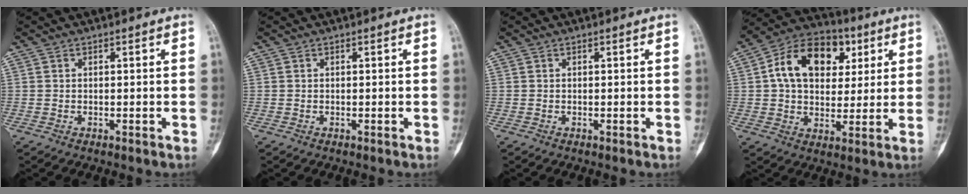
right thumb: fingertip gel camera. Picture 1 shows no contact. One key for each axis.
{"total": 0.0}
{"total": 0.0}
{"total": 16.8, "fx": 4.8, "fy": 11.6, "fz": 11.1, "tx": -0.153, "ty": 0.009, "tz": 0.073}